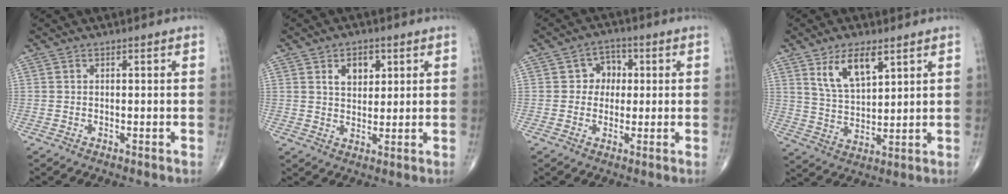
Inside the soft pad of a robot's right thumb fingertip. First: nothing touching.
{"total": 5.7, "force": [2.4, 3.7, 3.6], "torque": [-0.034, -0.012, 0.037]}
{"total": 5.1, "force": [0.6, 4.6, 2.3], "torque": [0.002, 0.010, 0.000]}
{"total": 9.5, "force": [5.1, 4.2, 6.8], "torque": [-0.112, -0.029, 0.103]}